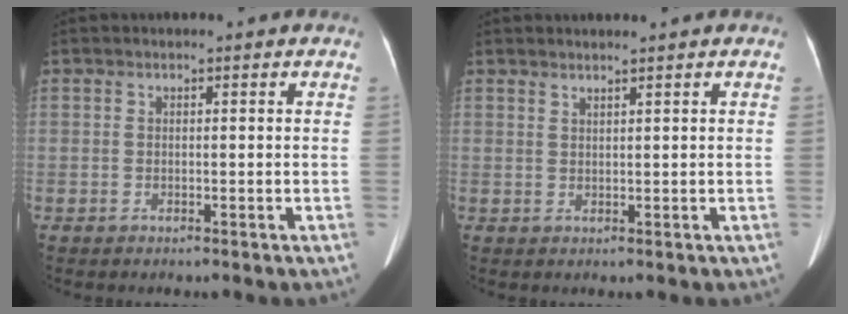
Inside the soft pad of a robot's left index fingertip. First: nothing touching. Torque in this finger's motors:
{"motor_torque": [-0.28, -0.14, -0.09, 0.00]}